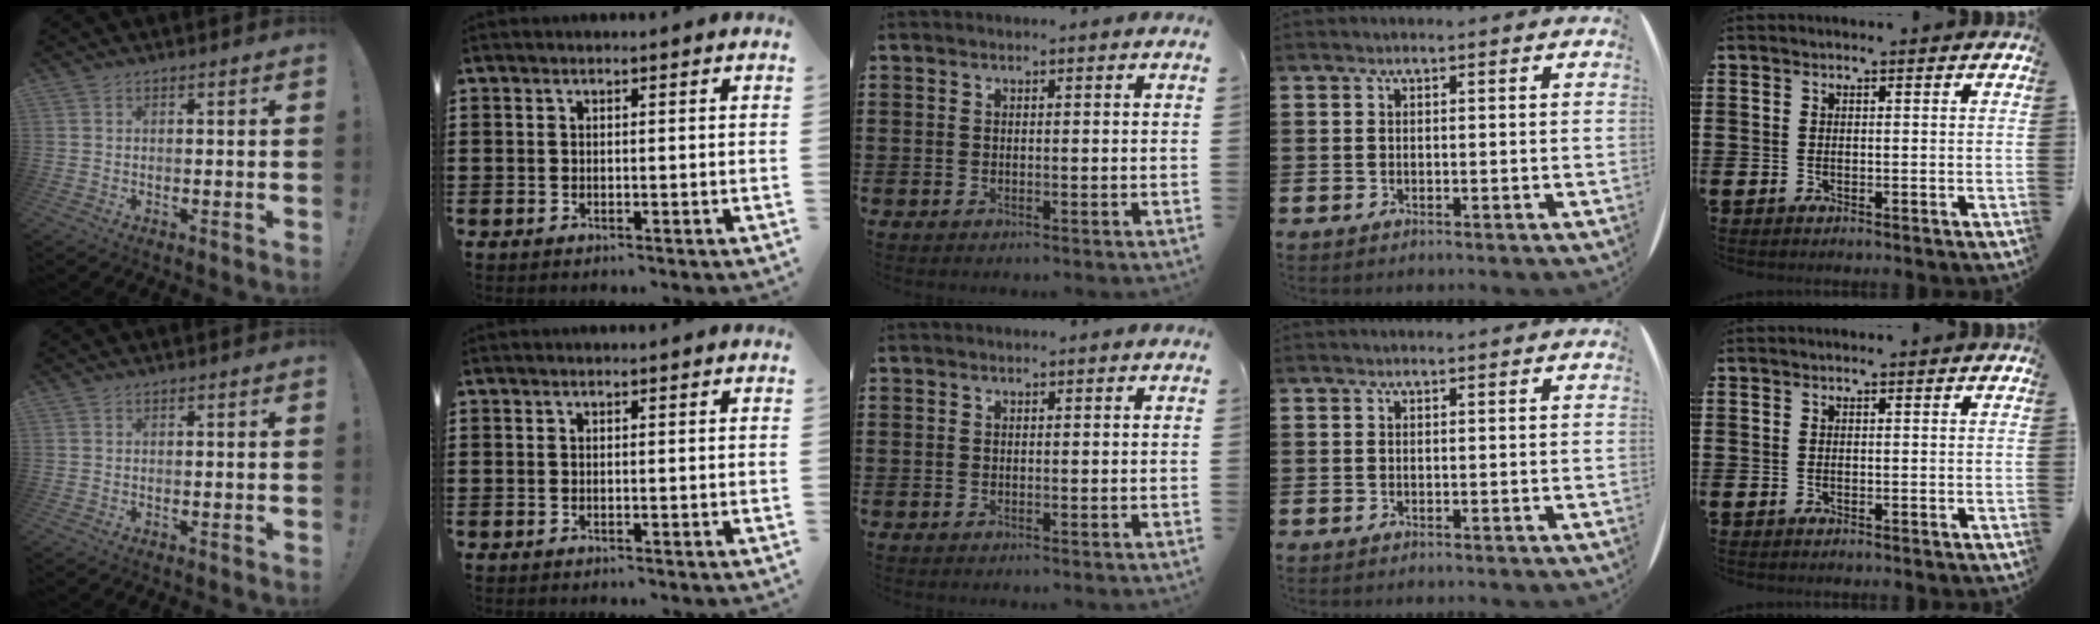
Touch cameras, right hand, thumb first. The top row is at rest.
{}